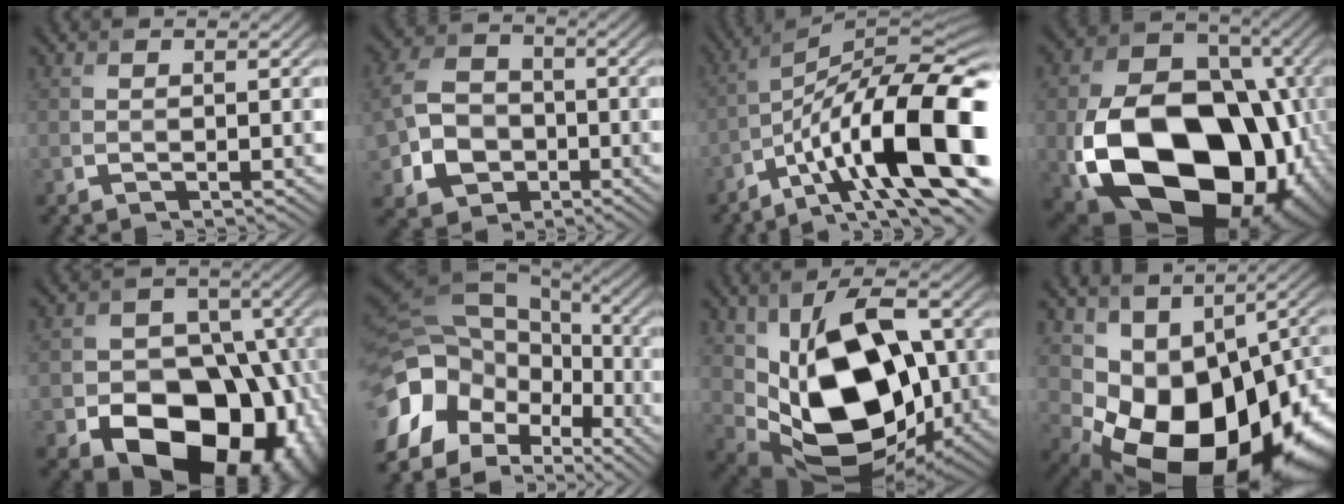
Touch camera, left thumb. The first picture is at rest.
{"total": 8.0, "force": [-2.2, 6.4, 4.2], "torque": [-0.107, -0.007, -0.050]}
{"total": 17.2, "force": [-7.0, 5.2, 14.8], "torque": [-0.244, 0.012, -0.129]}
{"total": 20.8, "force": [-5.6, 15.0, 13.4], "torque": [-0.264, -0.056, -0.068]}
{"total": 19.9, "force": [-8.7, 15.2, 9.5], "torque": [-0.106, -0.046, -0.151]}
{"total": 17.4, "force": [-6.9, 12.6, 9.8], "torque": [-0.259, -0.029, -0.105]}
{"total": 15.7, "force": [0.4, 10.0, 12.1], "torque": [-0.213, -0.034, 0.022]}
{"total": 16.5, "force": [-3.5, 11.0, 11.9], "torque": [-0.162, -0.046, -0.026]}